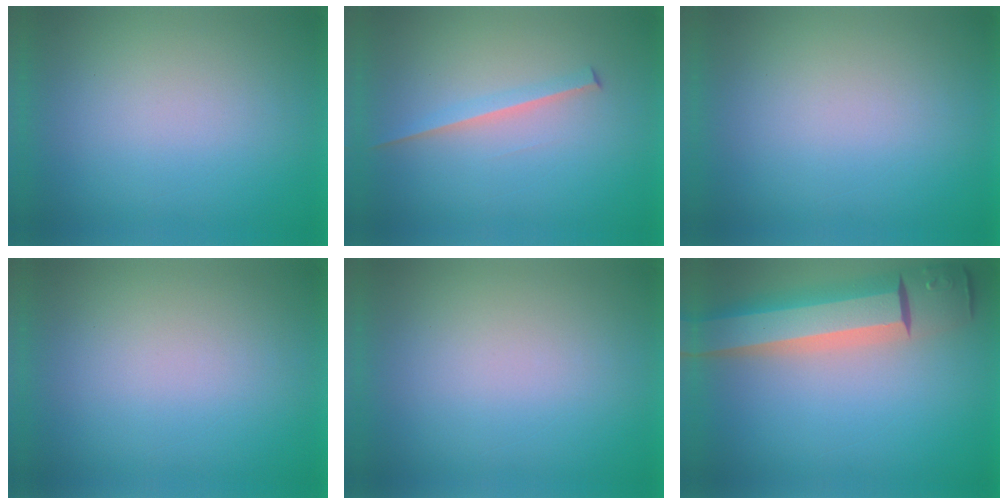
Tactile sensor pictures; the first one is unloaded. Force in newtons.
{"total": 1.8}
{"total": 0.0}
{"total": 1.4}
{"total": 1.1}
{"total": 8.7}